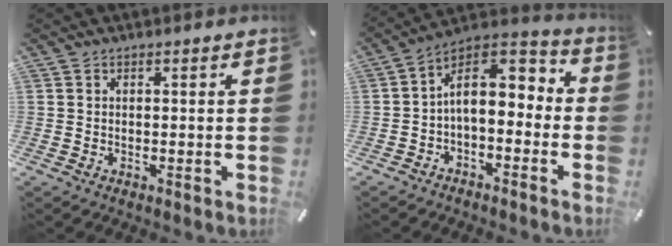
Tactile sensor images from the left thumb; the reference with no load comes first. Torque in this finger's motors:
{"motor_torque": [0.13, 0.82, 0.98, 0.49, 0.36]}